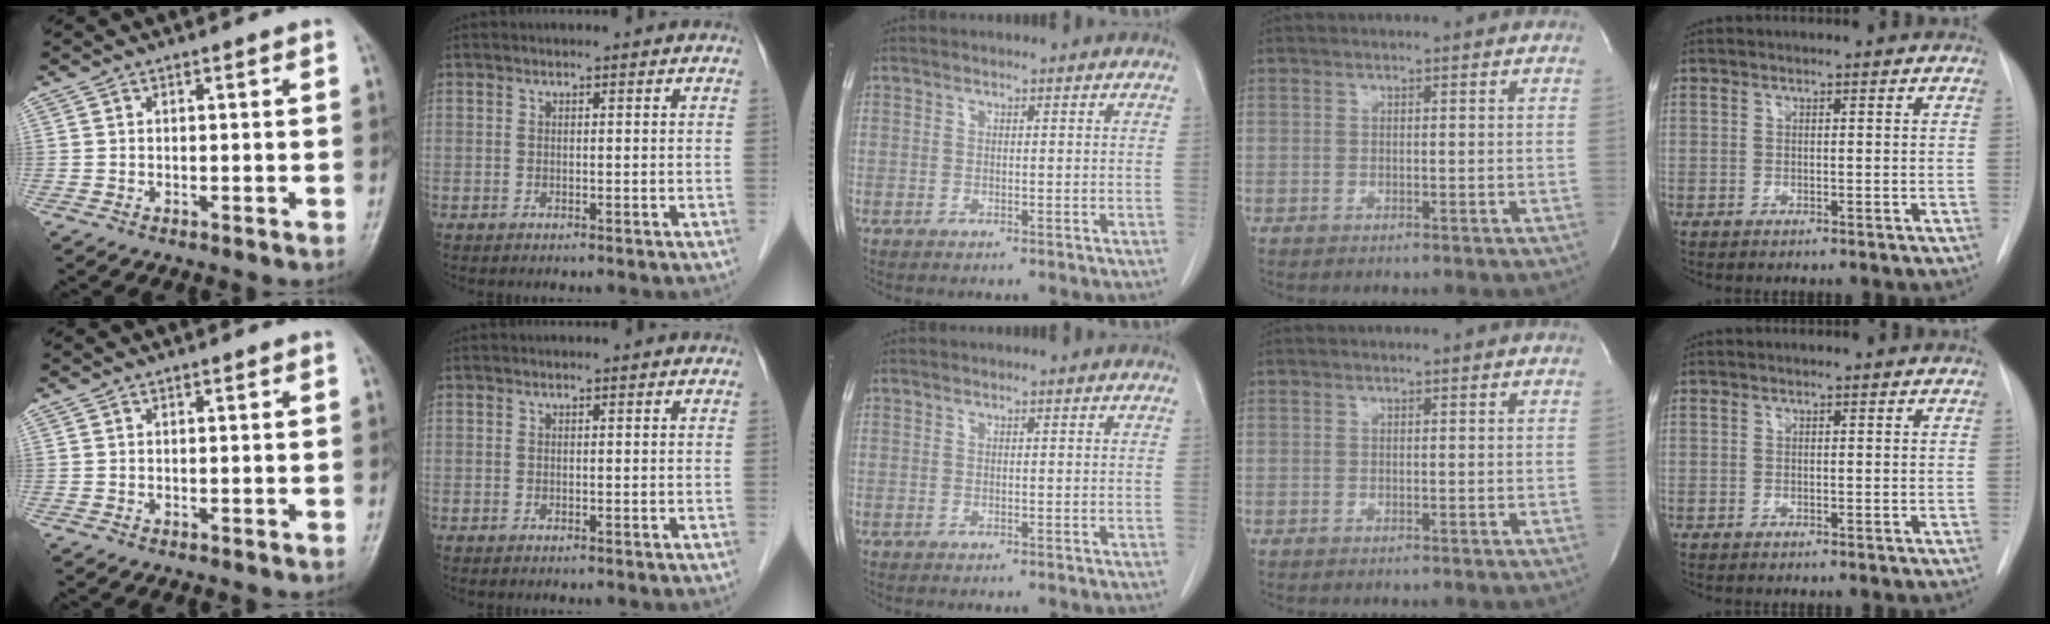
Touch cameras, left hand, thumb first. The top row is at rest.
{}